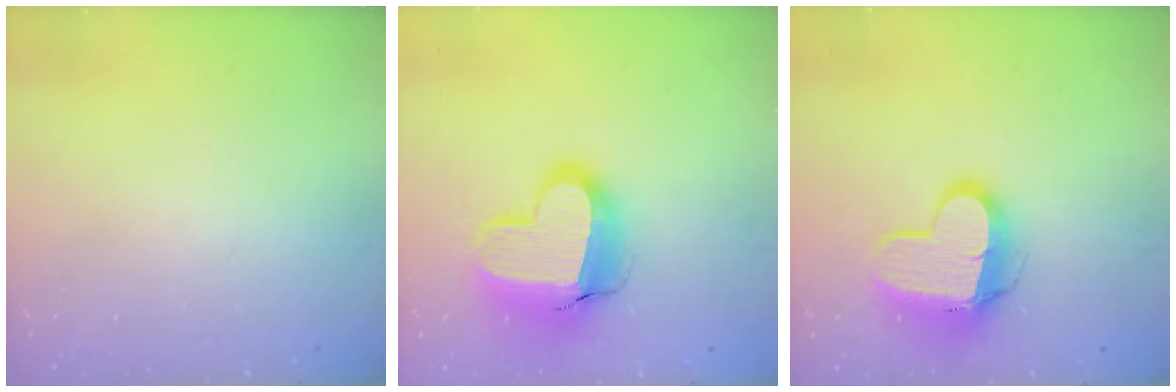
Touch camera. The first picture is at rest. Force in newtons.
{"total": 19.2, "press": 19.2, "slide": 1.5}
{"total": 13.5, "press": 13.5, "slide": 1.2}